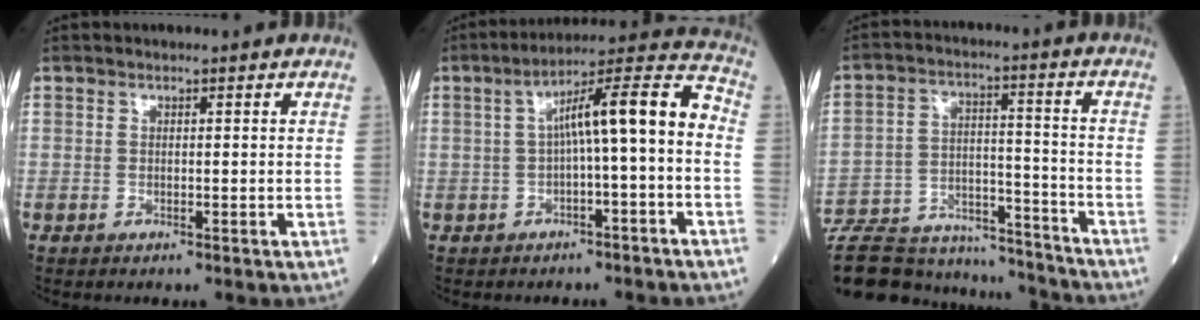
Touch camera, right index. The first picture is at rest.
{"total": 10.7, "force": [-0.4, 1.0, 10.6], "torque": [-0.161, 0.042, -0.005]}
{"total": 22.0, "force": [-20.4, 5.0, 6.5], "torque": [-0.145, 0.002, -0.309]}